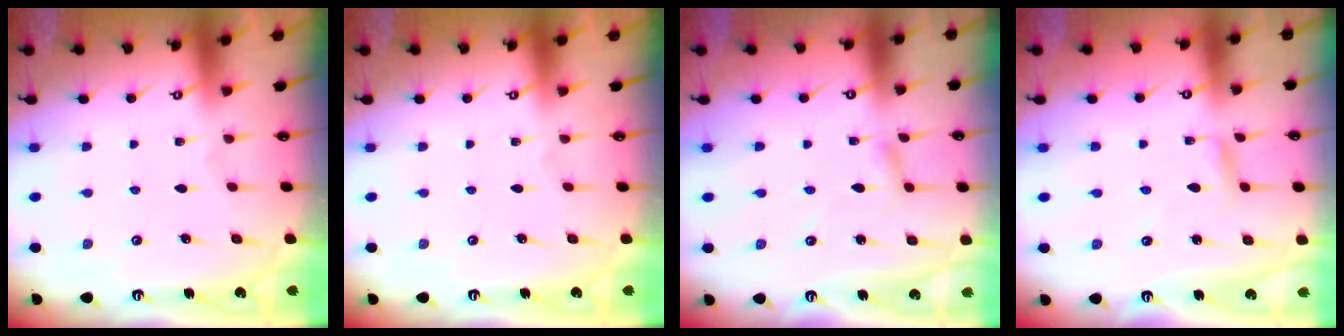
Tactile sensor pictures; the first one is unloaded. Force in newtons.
{"total": 0.0}
{"total": 2.4, "press": 2.4, "slide": 0.2}
{"total": 2.9, "press": 2.9, "slide": 0.2}